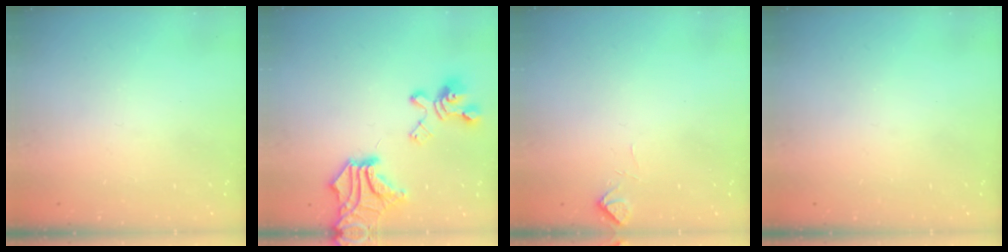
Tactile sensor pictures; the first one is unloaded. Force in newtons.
{"total": 14.9, "press": 14.4, "slide": 3.6}
{"total": 2.7, "press": 2.6, "slide": 0.6}
{"total": 0.0}